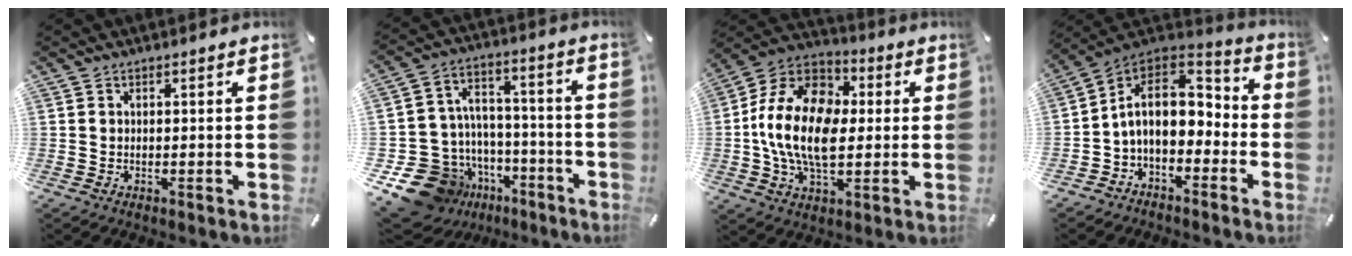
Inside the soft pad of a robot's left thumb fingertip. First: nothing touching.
{"total": 15.0, "force": [-8.7, 11.3, 4.5], "torque": [-0.076, 0.042, -0.135]}
{"total": 18.2, "force": [-1.2, 12.1, 13.6], "torque": [-0.287, 0.016, -0.024]}
{"total": 13.3, "force": [-0.7, 9.5, 9.2], "torque": [-0.172, 0.009, -0.013]}